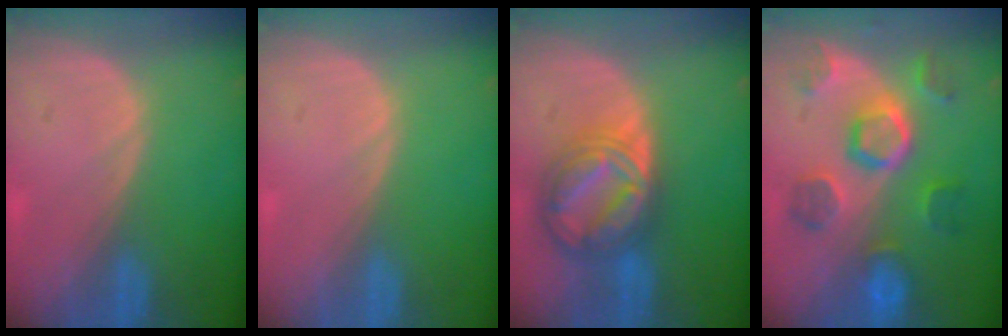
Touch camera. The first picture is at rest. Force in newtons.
{"total": 0.0}
{"total": 9.1, "press": 9.1, "slide": 0.6}
{"total": 9.1, "press": 9.0, "slide": 1.4}